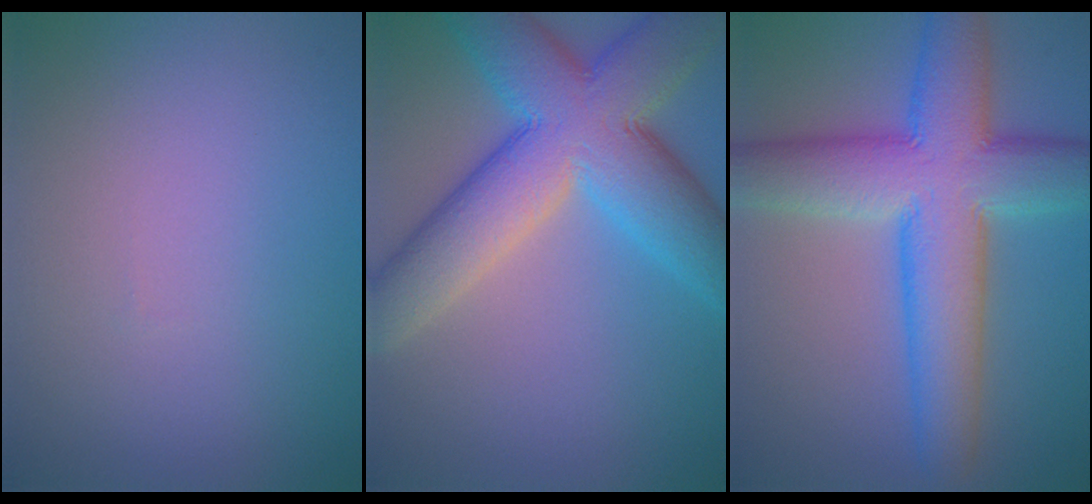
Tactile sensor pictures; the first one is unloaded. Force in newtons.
{"total": 11.7, "press": 11.6, "slide": 0.7}
{"total": 10.5, "press": 10.5, "slide": 0.3}